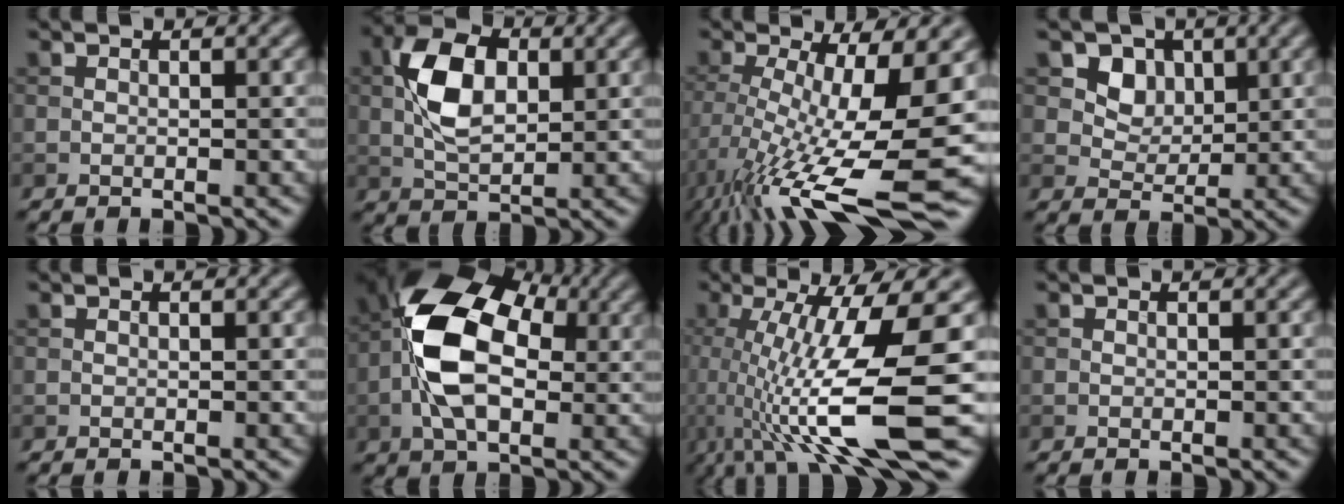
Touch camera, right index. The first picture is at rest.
{"total": 6.8, "force": [1.1, 4.0, 5.4], "torque": [-0.103, 0.007, 0.017]}
{"total": 14.8, "force": [-4.6, 3.8, 13.5], "torque": [-0.257, -0.018, -0.075]}
{"total": 3.9, "force": [1.5, 3.1, 1.7], "torque": [-0.031, -0.017, 0.035]}
{"total": 0.0}
{"total": 11.7, "force": [0.2, 7.4, 9.0], "torque": [-0.165, 0.015, -0.008]}
{"total": 12.9, "force": [-1.7, 2.8, 12.5], "torque": [-0.208, -0.008, -0.021]}
{"total": 0.0}